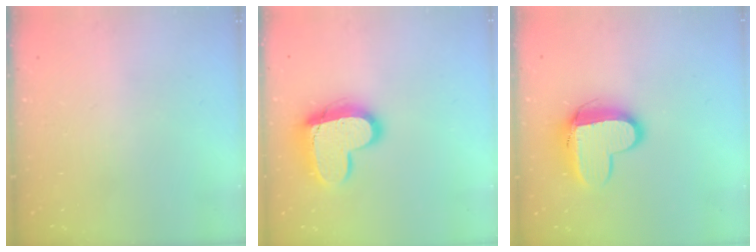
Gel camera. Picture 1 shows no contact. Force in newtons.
{"total": 16.6, "press": 16.5, "slide": 1.4}
{"total": 12.0, "press": 11.9, "slide": 1.2}